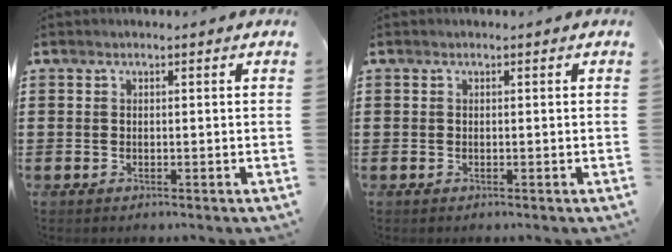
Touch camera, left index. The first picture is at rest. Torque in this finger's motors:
{"motor_torque": [0.00, 0.00, 0.00, 0.00]}